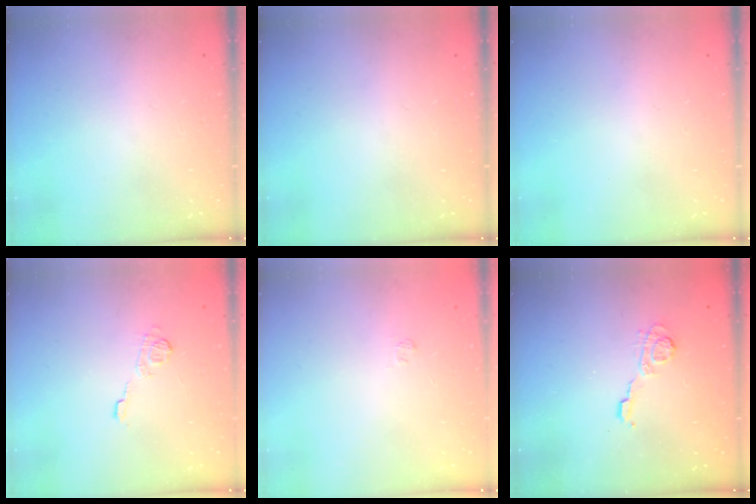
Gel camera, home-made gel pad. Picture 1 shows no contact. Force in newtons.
{"total": 0.0}
{"total": 0.0}
{"total": 9.1, "press": 9.0, "slide": 1.4}
{"total": 1.7, "press": 1.2, "slide": 1.1}
{"total": 4.9, "press": 4.9, "slide": 0.3}